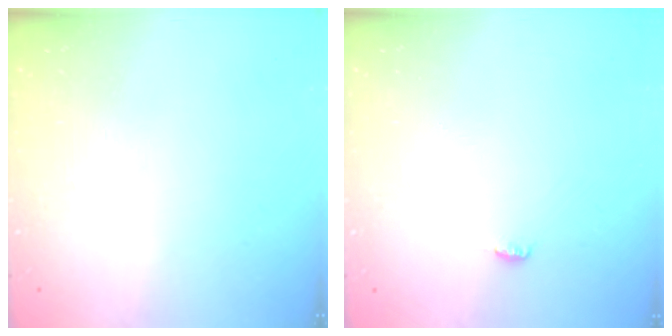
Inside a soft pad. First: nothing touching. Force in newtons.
{"total": 3.1, "press": 2.7, "slide": 1.5}